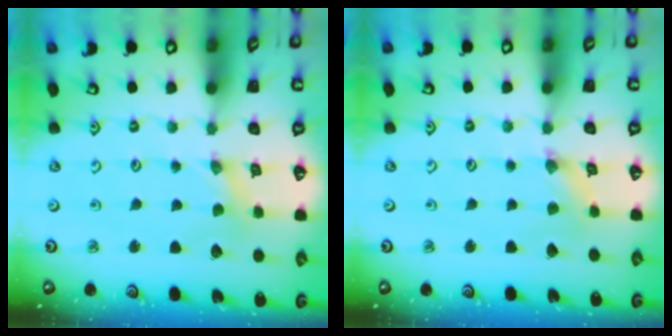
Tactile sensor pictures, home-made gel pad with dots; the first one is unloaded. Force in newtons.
{"total": 0.8, "press": 0.7, "slide": 0.3}